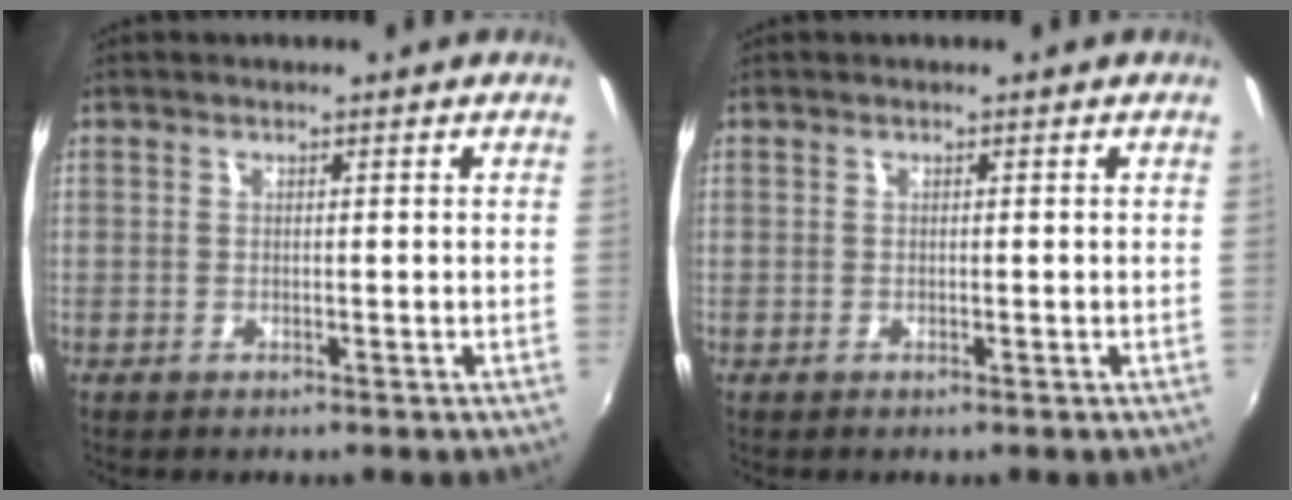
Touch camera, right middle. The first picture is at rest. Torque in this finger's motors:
{"motor_torque": [-0.01, 0.05, -0.03, 0.00]}